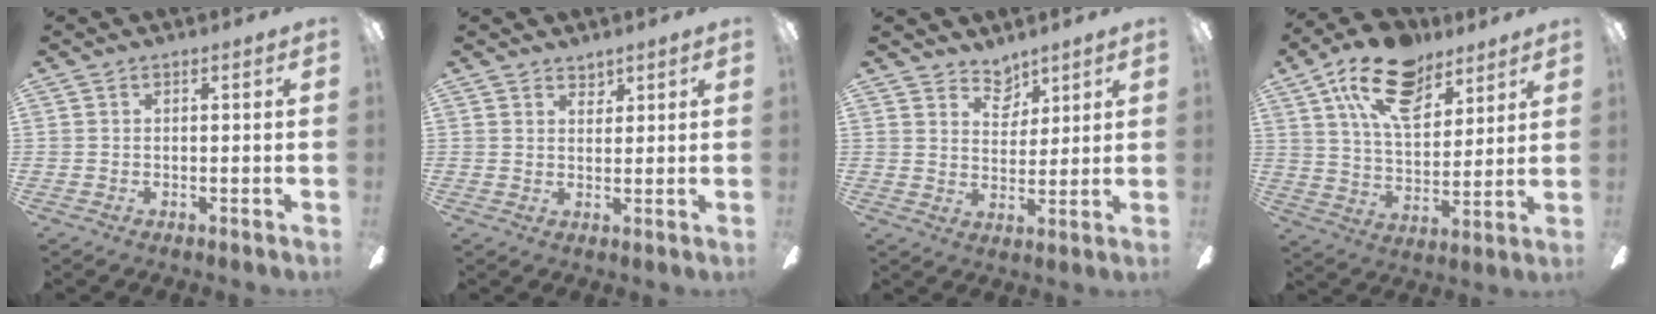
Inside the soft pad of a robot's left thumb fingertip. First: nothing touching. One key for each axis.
{"total": 2.6, "fx": 2.3, "fy": 1.1, "fz": 0.0, "tx": 0.005, "ty": -0.014, "tz": 0.044}
{"total": 6.0, "fx": 5.0, "fy": 3.1, "fz": 1.4, "tx": -0.020, "ty": -0.027, "tz": 0.090}
{"total": 18.1, "fx": 11.3, "fy": 9.4, "fz": 10.6, "tx": -0.183, "ty": -0.041, "tz": 0.202}